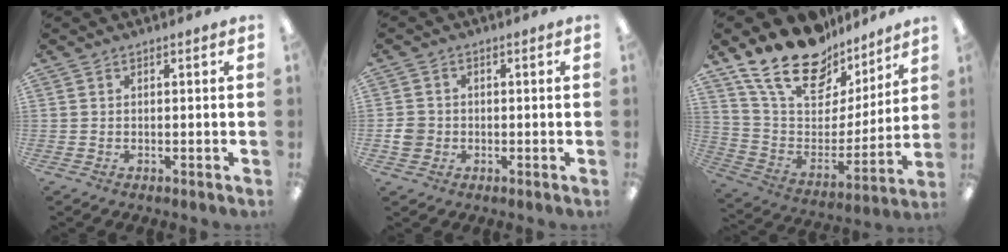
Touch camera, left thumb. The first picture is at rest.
{"total": 3.7, "force": [-0.6, 3.4, 1.4], "torque": [-0.022, 0.009, -0.010]}
{"total": 22.0, "force": [16.2, 11.0, 10.0], "torque": [-0.192, -0.102, 0.296]}